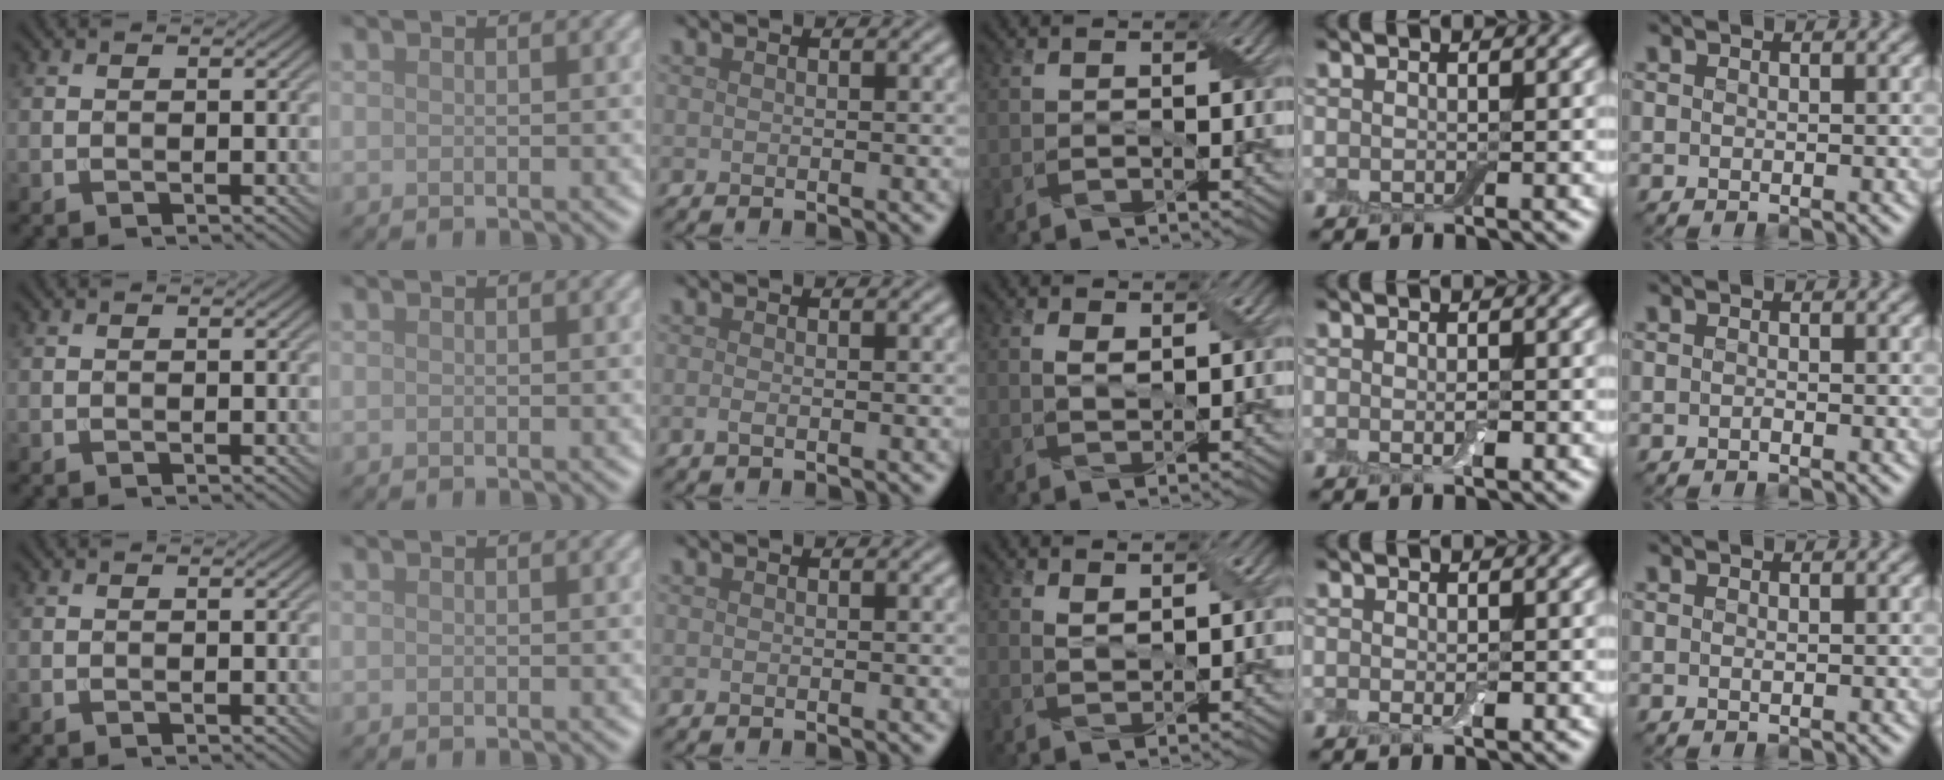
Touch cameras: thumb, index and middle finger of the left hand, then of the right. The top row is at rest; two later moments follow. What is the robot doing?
{"motion": "fold", "object": "aluminum foil"}